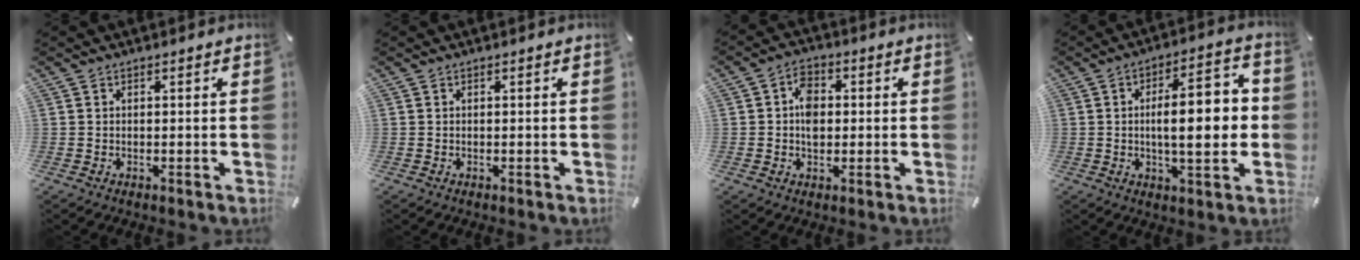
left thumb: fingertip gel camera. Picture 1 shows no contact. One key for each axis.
{"total": 0.0}
{"total": 6.1, "fx": 0.2, "fy": 4.5, "fz": 4.1, "tx": -0.061, "ty": 0.007, "tz": 0.002}
{"total": 14.3, "fx": -0.5, "fy": 5.2, "fz": 13.3, "tx": -0.185, "ty": 0.002, "tz": -0.011}